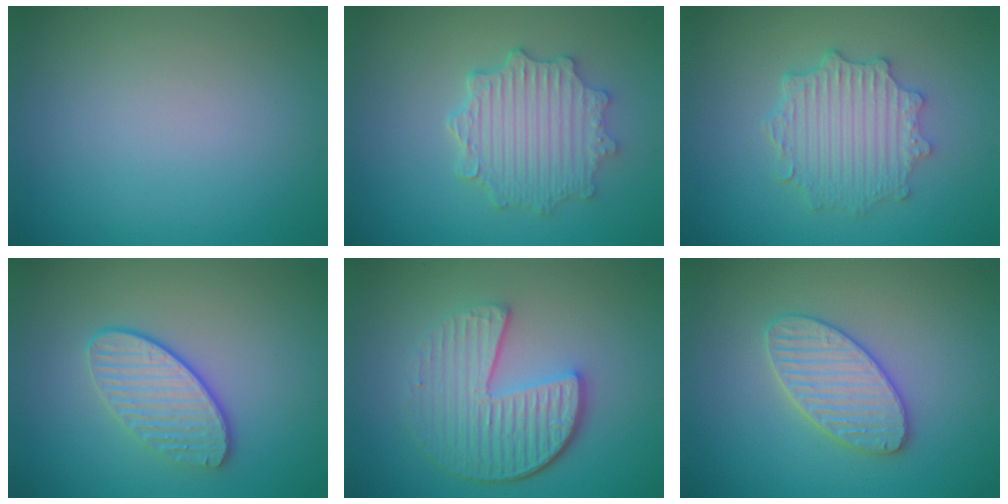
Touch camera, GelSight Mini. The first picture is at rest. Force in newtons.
{"total": 4.9, "press": 3.8, "slide": 3.0}
{"total": 4.6, "press": 3.7, "slide": 2.7}
{"total": 3.4, "press": 3.1, "slide": 1.4}
{"total": 5.8, "press": 4.2, "slide": 4.0}
{"total": 3.5, "press": 3.5, "slide": 0.3}